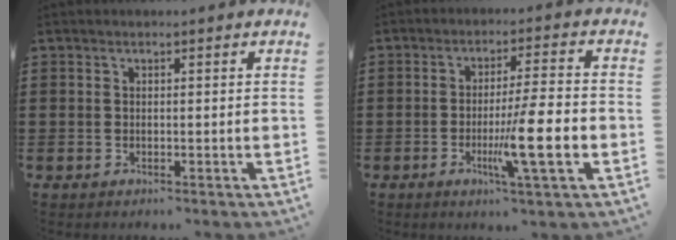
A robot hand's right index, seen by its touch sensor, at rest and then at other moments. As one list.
[{"total": 10.6, "force": [-2.8, 0.9, 10.1], "torque": [-0.170, -0.016, -0.050]}]